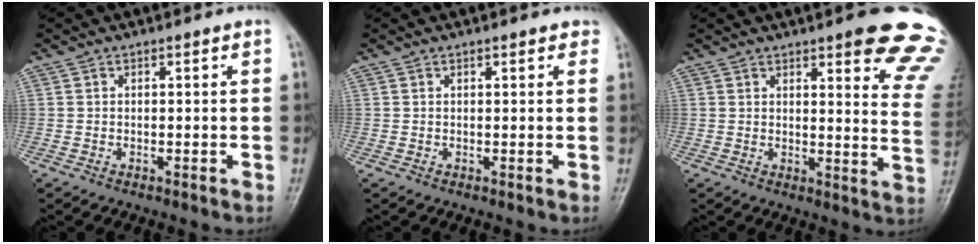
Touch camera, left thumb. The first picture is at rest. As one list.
[{"total": 1.7, "force": [1.2, 0.7, 0.9], "torque": [0.000, 0.001, 0.010]}, {"total": 17.0, "force": [11.9, 3.7, 11.5], "torque": [-0.105, -0.064, 0.124]}]